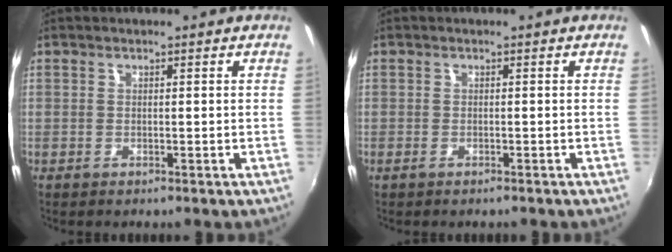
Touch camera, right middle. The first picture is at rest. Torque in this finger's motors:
{"motor_torque": [-0.27, -0.36, -0.06, -0.01]}